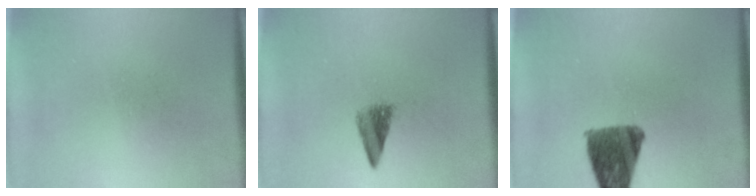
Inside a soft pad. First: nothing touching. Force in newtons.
{"total": 2.9}
{"total": 10.1}